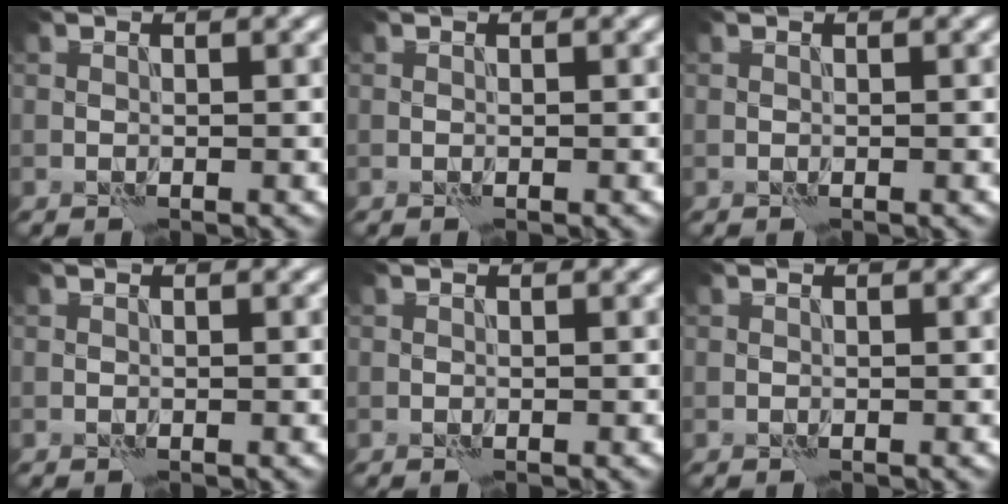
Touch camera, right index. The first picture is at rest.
{"total": 0.0}
{"total": 0.0}
{"total": 0.0}
{"total": 0.0}
{"total": 0.0}